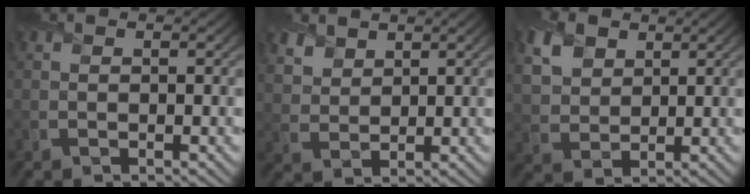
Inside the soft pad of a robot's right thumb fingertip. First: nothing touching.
{"total": 4.2, "force": [3.0, 2.5, 1.5], "torque": [-0.054, -0.009, 0.076]}
{"total": 6.3, "force": [3.2, 4.1, 3.4], "torque": [-0.095, 0.005, 0.066]}